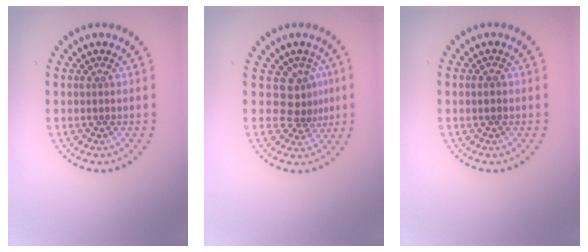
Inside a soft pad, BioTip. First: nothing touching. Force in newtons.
{"total": 2.8, "press": 1.8, "slide": 2.1}
{"total": 0.9, "press": 0.9, "slide": 0.1}